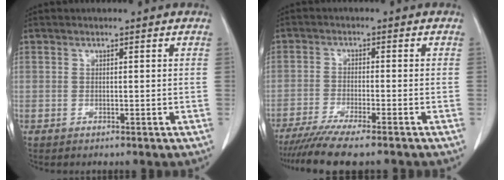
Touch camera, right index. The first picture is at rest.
{"total": 9.6, "force": [-8.0, 0.1, 5.2], "torque": [-0.071, -0.021, -0.125]}